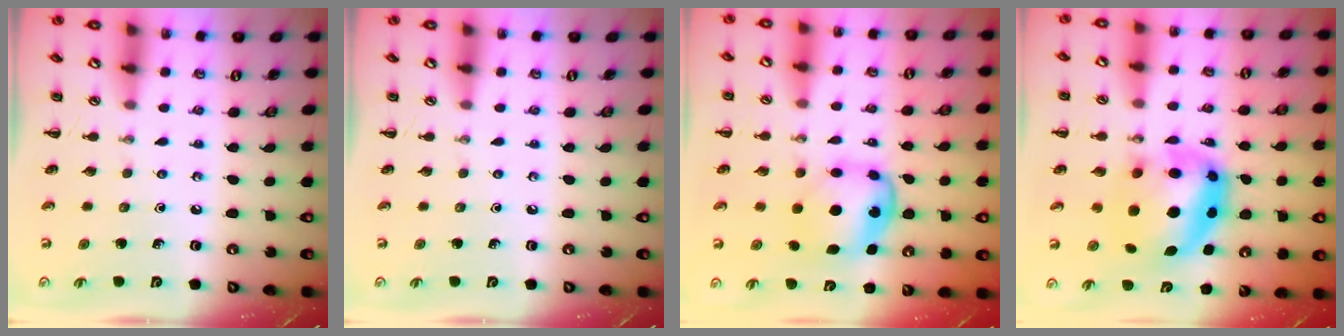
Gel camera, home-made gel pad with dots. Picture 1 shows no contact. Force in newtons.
{"total": 0.0}
{"total": 5.9, "press": 5.9, "slide": 0.3}
{"total": 10.4, "press": 10.0, "slide": 2.8}